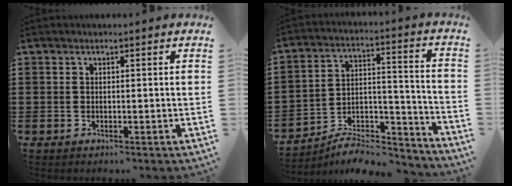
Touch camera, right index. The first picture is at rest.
{"total": 6.5, "force": [-5.9, 2.0, 1.6], "torque": [-0.019, 0.013, -0.114]}